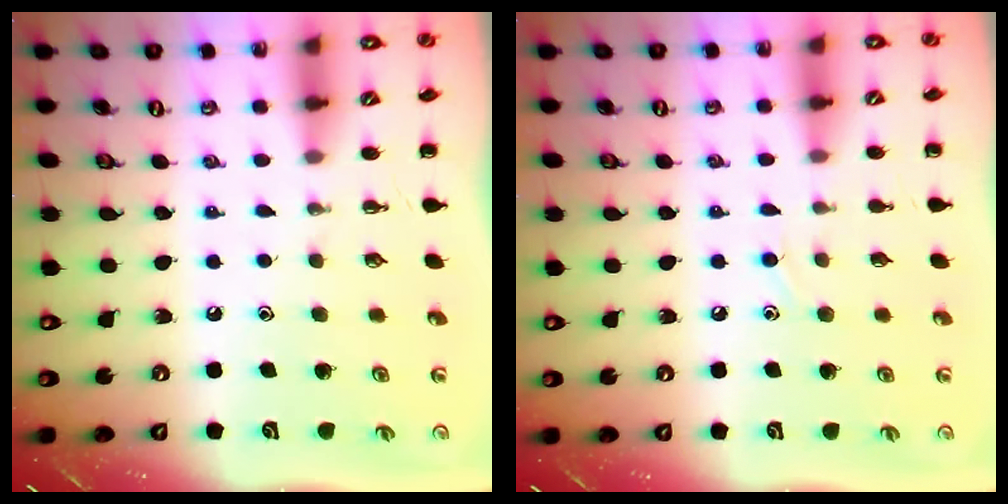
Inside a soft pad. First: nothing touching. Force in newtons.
{"total": 5.1, "press": 4.7, "slide": 1.8}